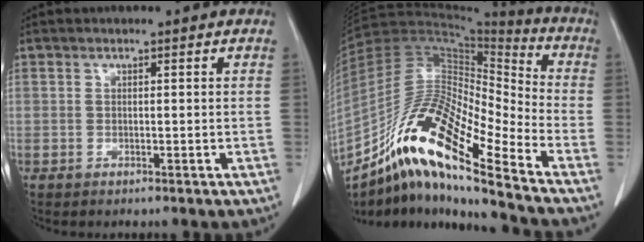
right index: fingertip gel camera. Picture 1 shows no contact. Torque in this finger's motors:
{"motor_torque": [0.51, -0.41, 0.50, 0.16]}